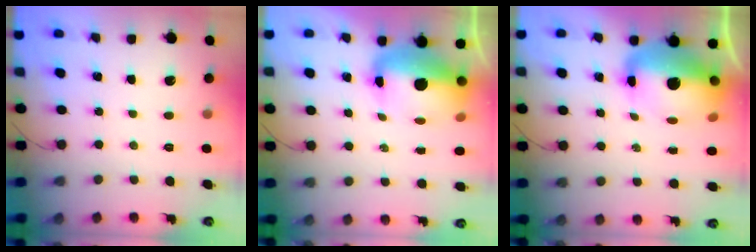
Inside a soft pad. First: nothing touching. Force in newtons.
{"total": 12.2, "press": 11.8, "slide": 2.9}
{"total": 15.6, "press": 15.2, "slide": 3.5}